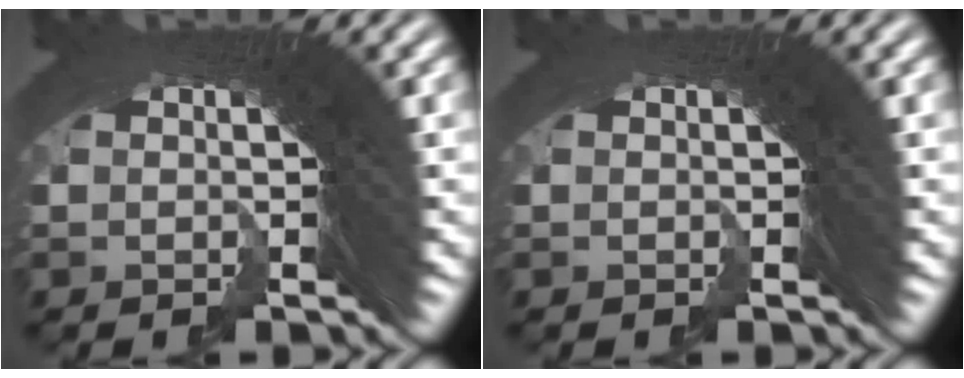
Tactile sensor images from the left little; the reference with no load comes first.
{"total": 0.0}